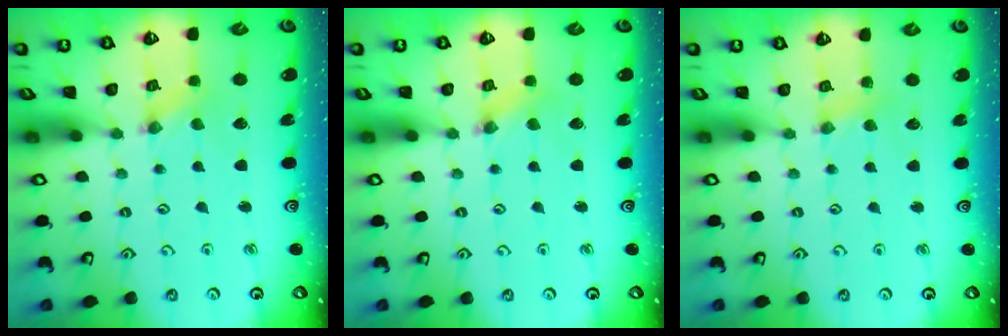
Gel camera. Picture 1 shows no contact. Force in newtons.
{"total": 1.6, "press": 1.6, "slide": 0.3}
{"total": 3.7, "press": 3.7, "slide": 0.6}